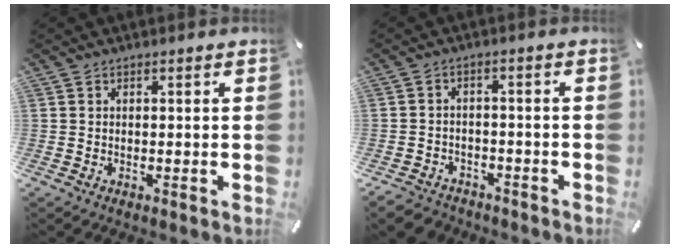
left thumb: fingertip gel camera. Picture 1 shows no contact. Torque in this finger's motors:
{"motor_torque": [0.16, 2.56, 0.58, 0.56, 0.17]}